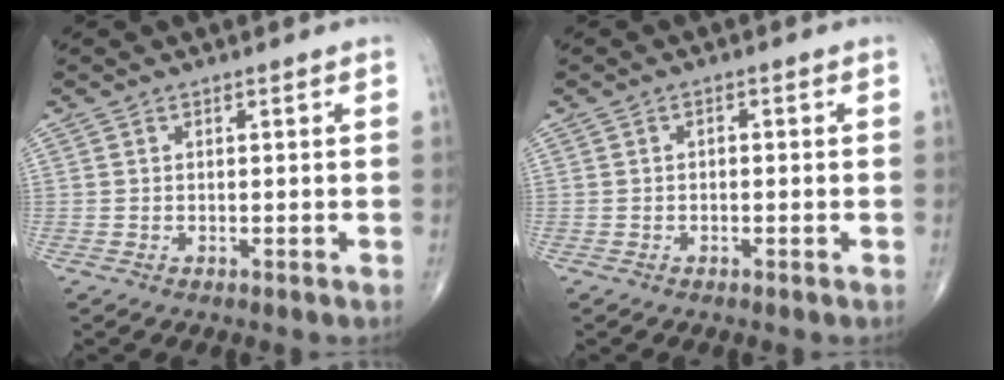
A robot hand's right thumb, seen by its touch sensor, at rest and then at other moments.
{"total": 0.8, "force": [-0.1, 0.5, 0.6], "torque": [-0.005, 0.005, -0.005]}